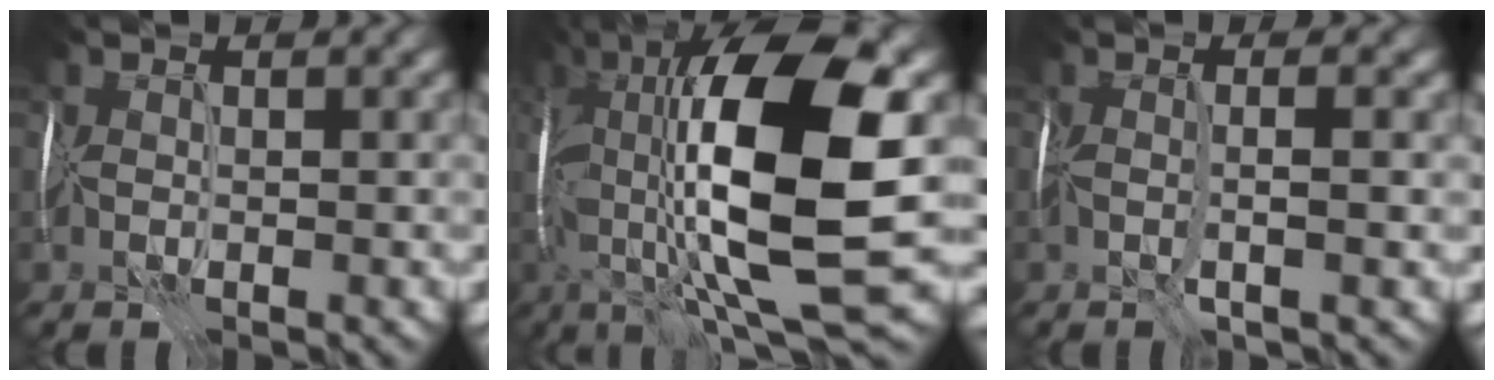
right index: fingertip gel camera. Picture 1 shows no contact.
{"total": 16.1, "force": [1.0, 5.4, 15.1], "torque": [-0.292, 0.006, 0.021]}
{"total": 1.7, "force": [-0.4, 0.0, 1.6], "torque": [-0.030, -0.003, -0.007]}